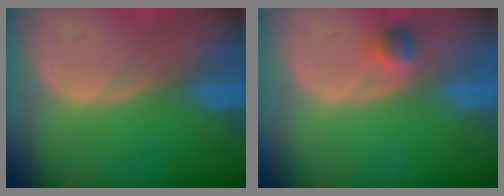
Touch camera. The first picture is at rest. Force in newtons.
{"total": 2.3, "press": 2.0, "slide": 1.1}